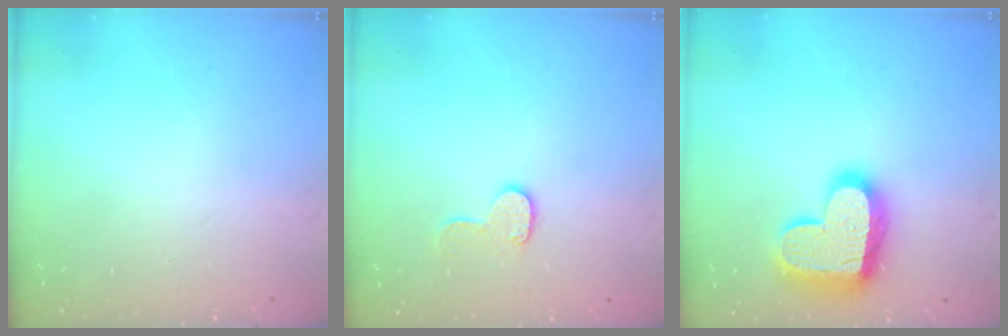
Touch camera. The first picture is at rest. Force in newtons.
{"total": 8.0, "press": 8.0, "slide": 0.2}
{"total": 17.9, "press": 17.9, "slide": 1.4}